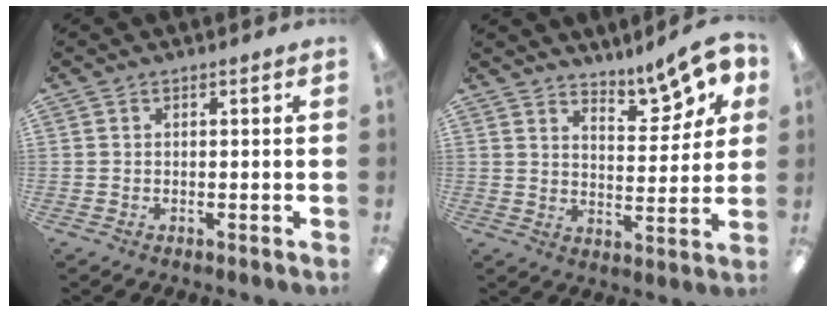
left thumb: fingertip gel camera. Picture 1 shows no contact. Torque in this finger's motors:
{"motor_torque": [-0.11, 0.11, 0.17, -0.25, 0.04]}